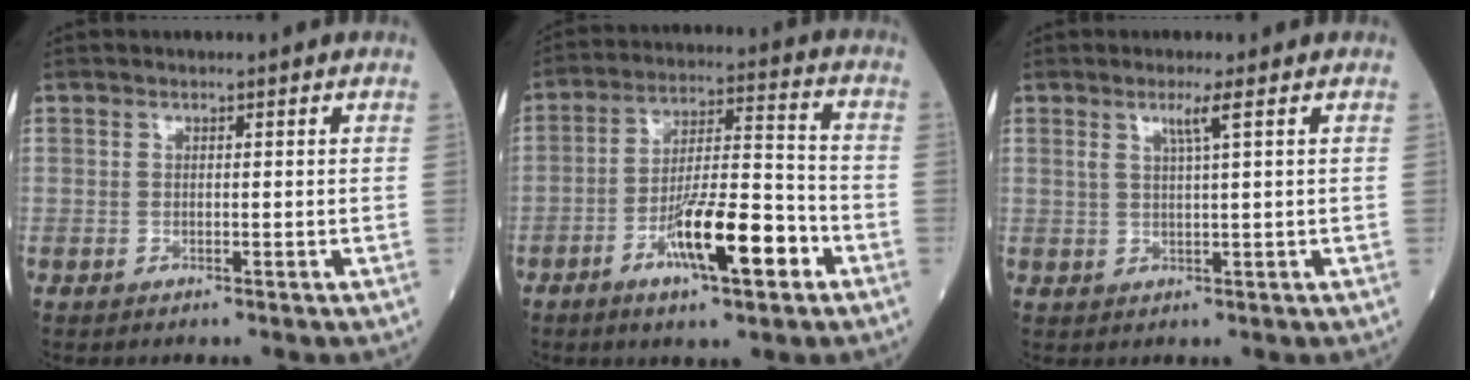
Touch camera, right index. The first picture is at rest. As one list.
[{"total": 12.8, "force": [-5.7, 2.3, 11.3], "torque": [-0.199, 0.003, -0.094]}, {"total": 2.6, "force": [1.3, -0.5, 2.1], "torque": [-0.047, -0.001, 0.028]}]